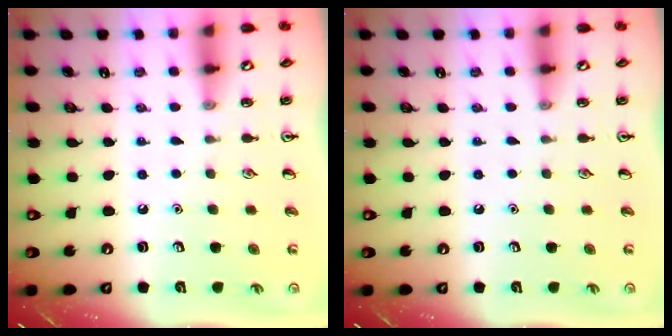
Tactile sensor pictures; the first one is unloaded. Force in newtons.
{"total": 0.0}